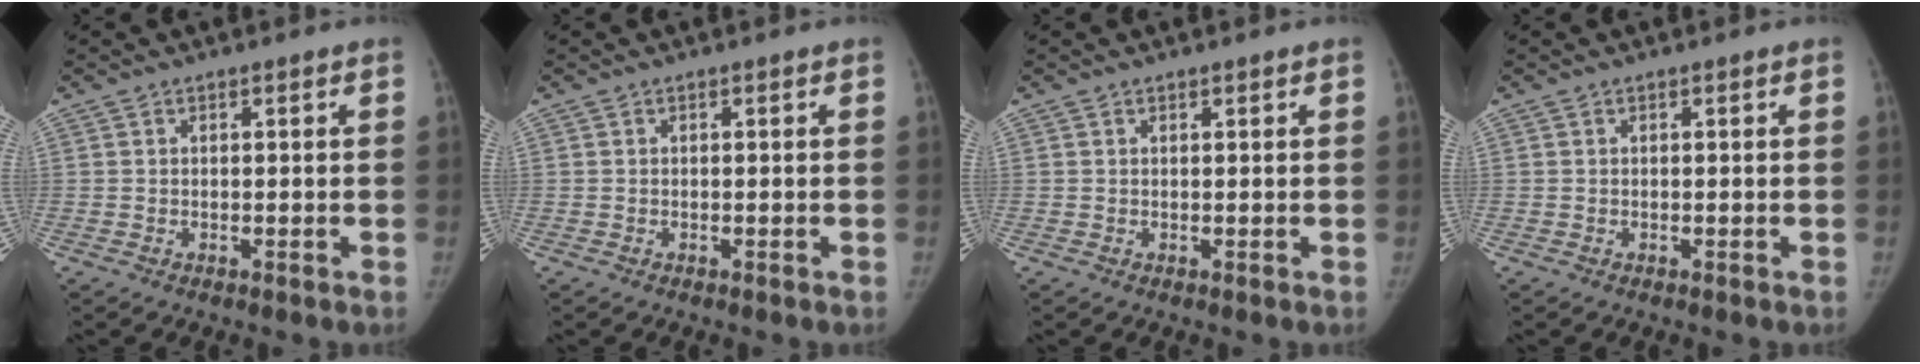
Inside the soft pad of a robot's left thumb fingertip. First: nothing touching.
{"total": 0.0}
{"total": 0.0}
{"total": 0.0}